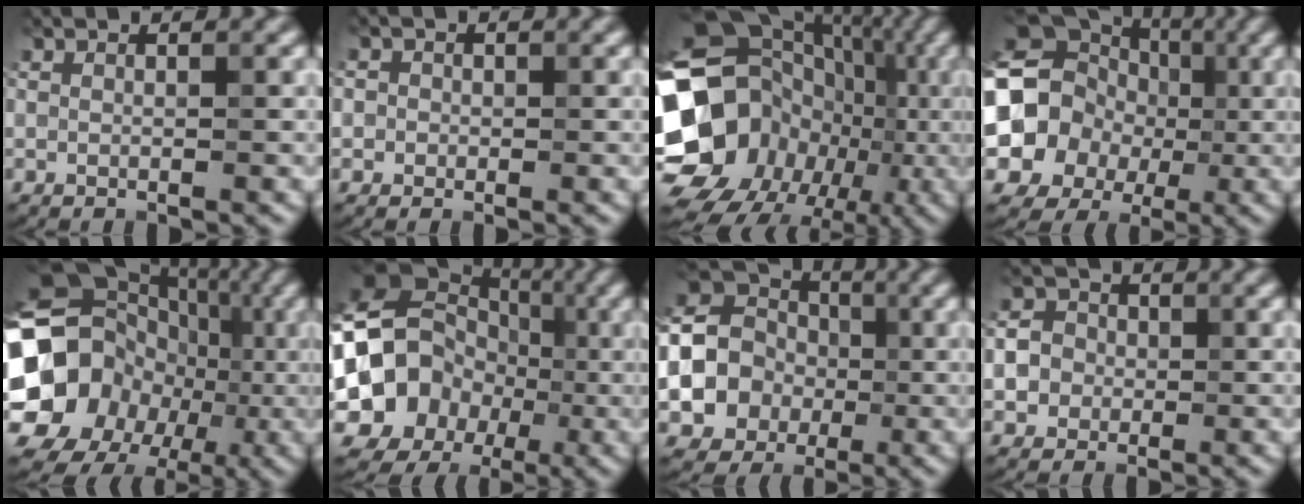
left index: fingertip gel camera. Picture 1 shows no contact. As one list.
[{"total": 1.9, "force": [0.4, 1.8, 0.4], "torque": [0.018, 0.006, -0.010]}, {"total": 21.7, "force": [-4.8, 18.6, 10.1], "torque": [-0.174, -0.010, -0.106]}, {"total": 11.3, "force": [-0.8, 10.1, 5.0], "torque": [-0.096, -0.010, -0.041]}, {"total": 19.6, "force": [-3.2, 17.3, 8.6], "torque": [-0.155, -0.006, -0.077]}, {"total": 12.0, "force": [-2.0, 10.8, 4.8], "torque": [-0.095, -0.003, -0.061]}, {"total": 12.2, "force": [-1.6, 11.1, 4.8], "torque": [-0.109, 0.000, -0.059]}, {"total": 4.5, "force": [-0.4, 4.2, 1.7], "torque": [-0.007, 0.017, -0.030]}]